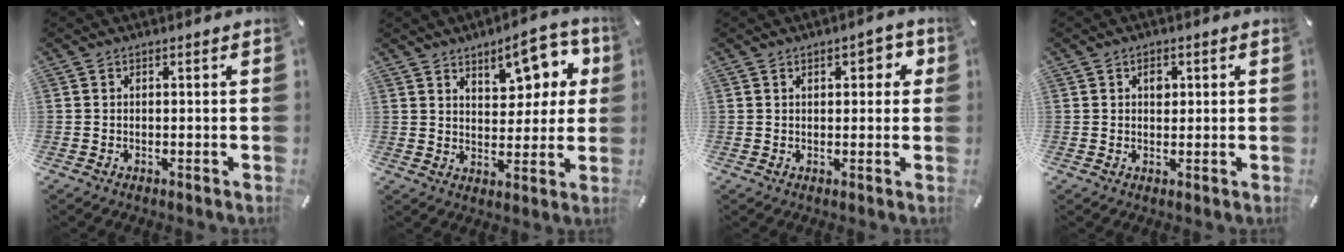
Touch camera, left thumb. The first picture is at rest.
{"total": 11.8, "force": [7.1, 5.9, 7.2], "torque": [-0.083, -0.039, 0.120]}
{"total": 3.9, "force": [1.2, 2.1, 3.1], "torque": [-0.040, 0.001, 0.013]}
{"total": 2.4, "force": [0.6, 1.8, 1.4], "torque": [-0.007, -0.002, 0.004]}